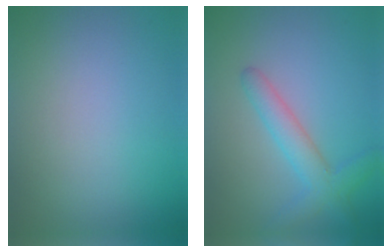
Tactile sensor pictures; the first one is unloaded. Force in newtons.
{"total": 3.5, "press": 3.5, "slide": 0.2}